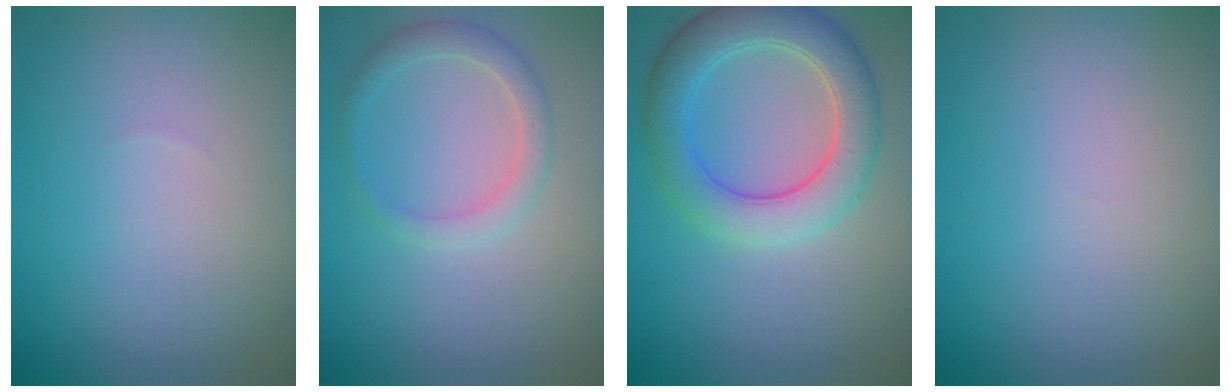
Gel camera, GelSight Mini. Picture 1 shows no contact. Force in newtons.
{"total": 2.0, "press": 2.0, "slide": 0.0}
{"total": 5.5, "press": 5.5, "slide": 0.2}
{"total": 0.0}